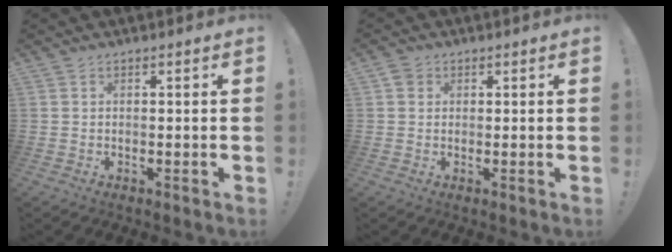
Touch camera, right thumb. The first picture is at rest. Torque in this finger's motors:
{"motor_torque": [0.00, 0.86, 0.24, -0.29, 0.02]}